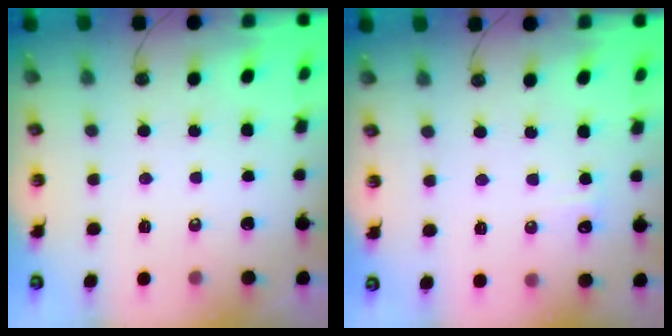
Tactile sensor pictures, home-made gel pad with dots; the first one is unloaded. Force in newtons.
{"total": 5.2, "press": 5.1, "slide": 1.2}